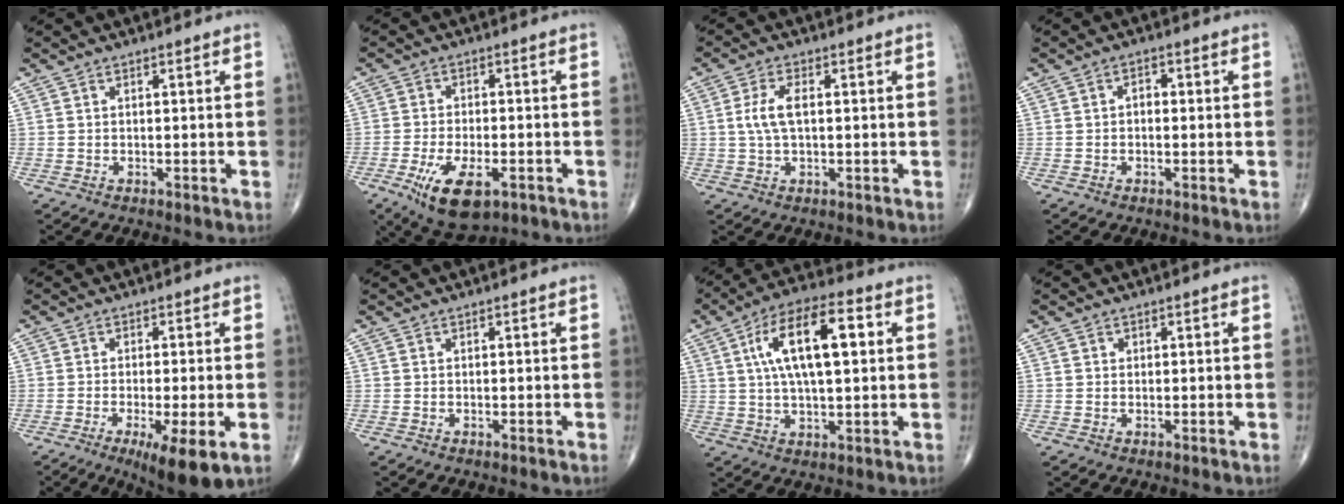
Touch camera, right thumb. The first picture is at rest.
{"total": 10.6, "force": [-4.8, 4.9, 8.1], "torque": [-0.141, 0.004, -0.072]}
{"total": 5.0, "force": [0.4, 2.2, 4.4], "torque": [-0.103, 0.006, 0.007]}
{"total": 1.6, "force": [-0.1, 1.1, 1.2], "torque": [-0.011, 0.009, -0.008]}
{"total": 9.8, "force": [-4.0, 2.0, 8.7], "torque": [-0.134, -0.016, -0.059]}
{"total": 0.0}
{"total": 15.8, "force": [3.7, 6.2, 14.0], "torque": [-0.240, 0.016, 0.059]}
{"total": 0.6, "force": [0.1, 0.6, 0.1], "torque": [0.003, 0.002, 0.002]}